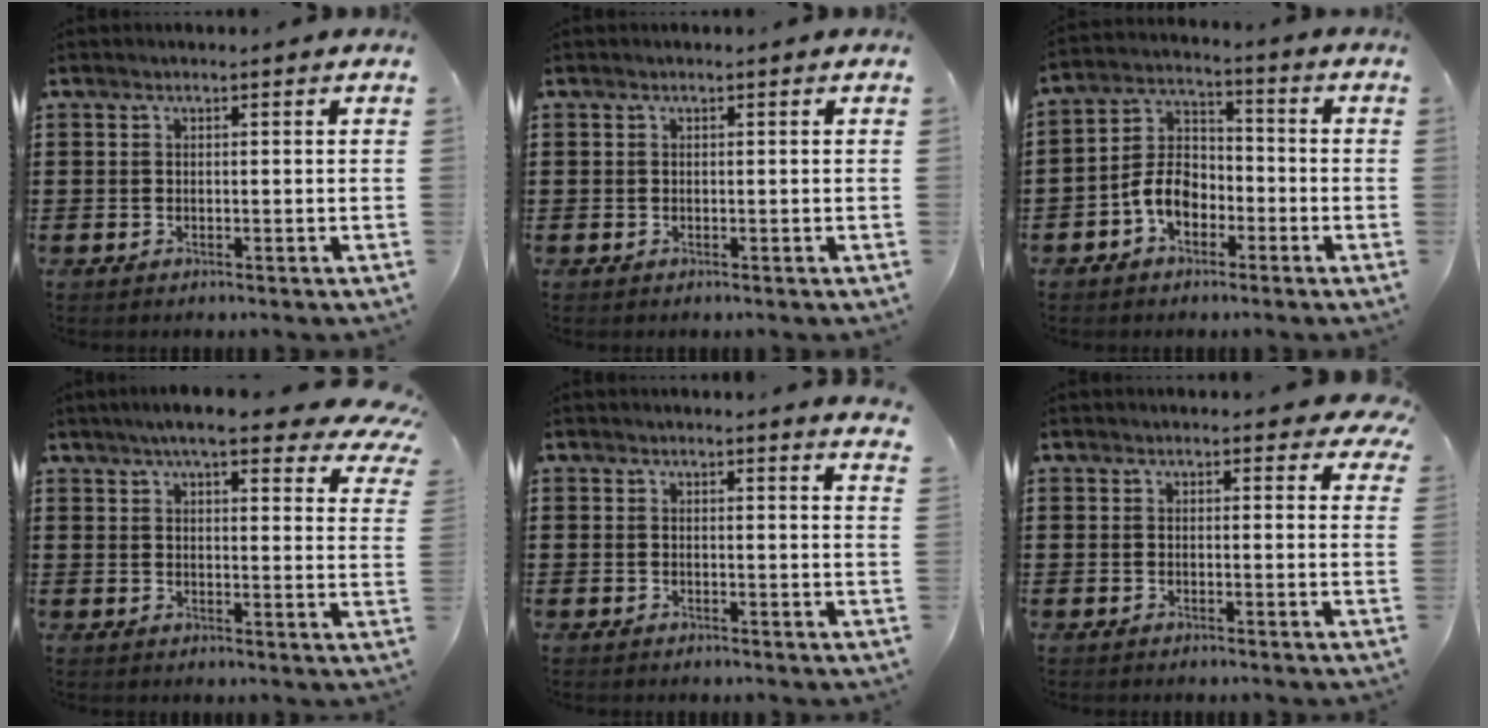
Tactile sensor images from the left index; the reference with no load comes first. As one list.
[{"total": 0.0}, {"total": 6.8, "force": [-3.4, 4.4, 3.9], "torque": [-0.098, 0.009, -0.072]}, {"total": 7.8, "force": [6.4, 1.3, 4.3], "torque": [-0.086, -0.014, 0.113]}, {"total": 1.3, "force": [1.3, 0.0, 0.2], "torque": [-0.002, -0.004, 0.025]}, {"total": 1.9, "force": [1.6, 0.6, 0.9], "torque": [-0.015, 0.003, 0.028]}]